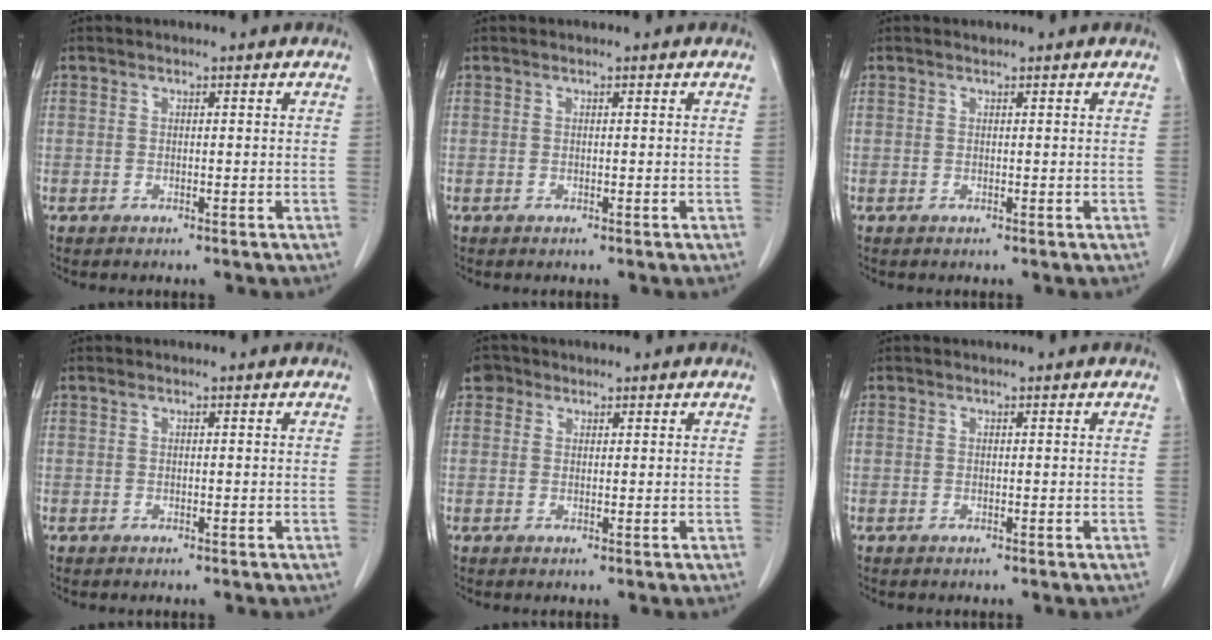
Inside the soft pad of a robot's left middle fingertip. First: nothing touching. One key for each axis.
{"total": 0.0}
{"total": 0.0}
{"total": 0.0}
{"total": 2.0, "fx": 1.2, "fy": 1.6, "fz": 0.3, "tx": -0.003, "ty": 0.008, "tz": 0.016}
{"total": 0.0}